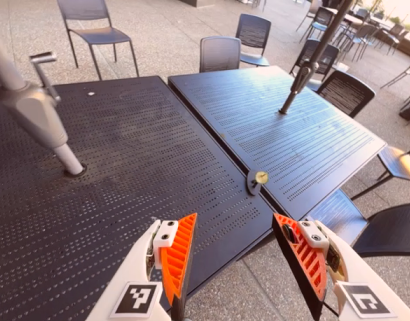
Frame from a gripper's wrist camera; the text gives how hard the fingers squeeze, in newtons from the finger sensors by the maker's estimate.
{"total": 0.0}